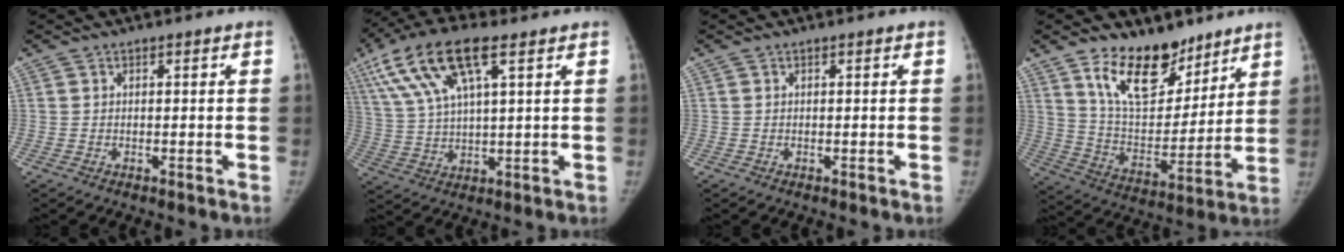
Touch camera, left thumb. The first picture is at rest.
{"total": 16.0, "force": [7.6, 5.6, 13.0], "torque": [-0.265, 0.005, 0.143]}
{"total": 0.0}
{"total": 16.9, "force": [11.5, 8.7, 8.7], "torque": [-0.094, -0.079, 0.209]}